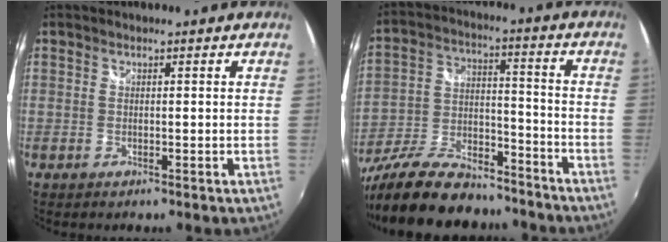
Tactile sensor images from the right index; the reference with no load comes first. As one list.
[{"total": 22.7, "force": [-17.9, 8.1, 11.4], "torque": [-0.229, -0.009, -0.286]}]